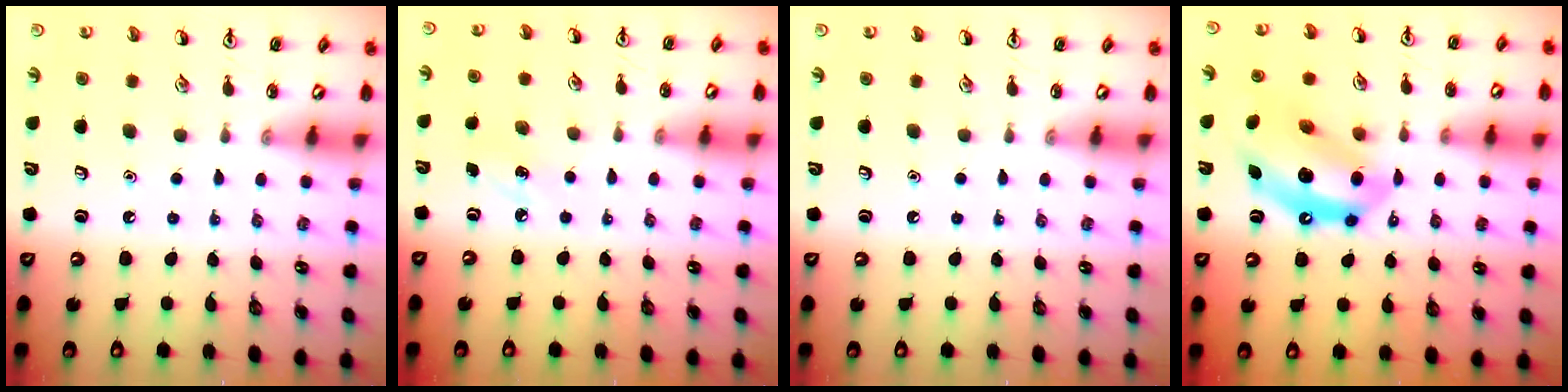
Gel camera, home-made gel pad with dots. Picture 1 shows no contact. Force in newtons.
{"total": 5.0, "press": 4.7, "slide": 1.5}
{"total": 0.0}
{"total": 13.4, "press": 13.0, "slide": 3.5}